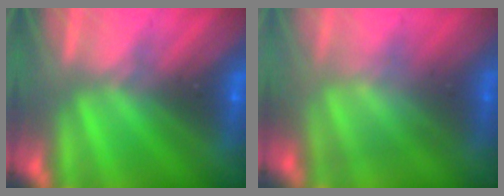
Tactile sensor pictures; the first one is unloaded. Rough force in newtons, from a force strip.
{"total": 3.5}